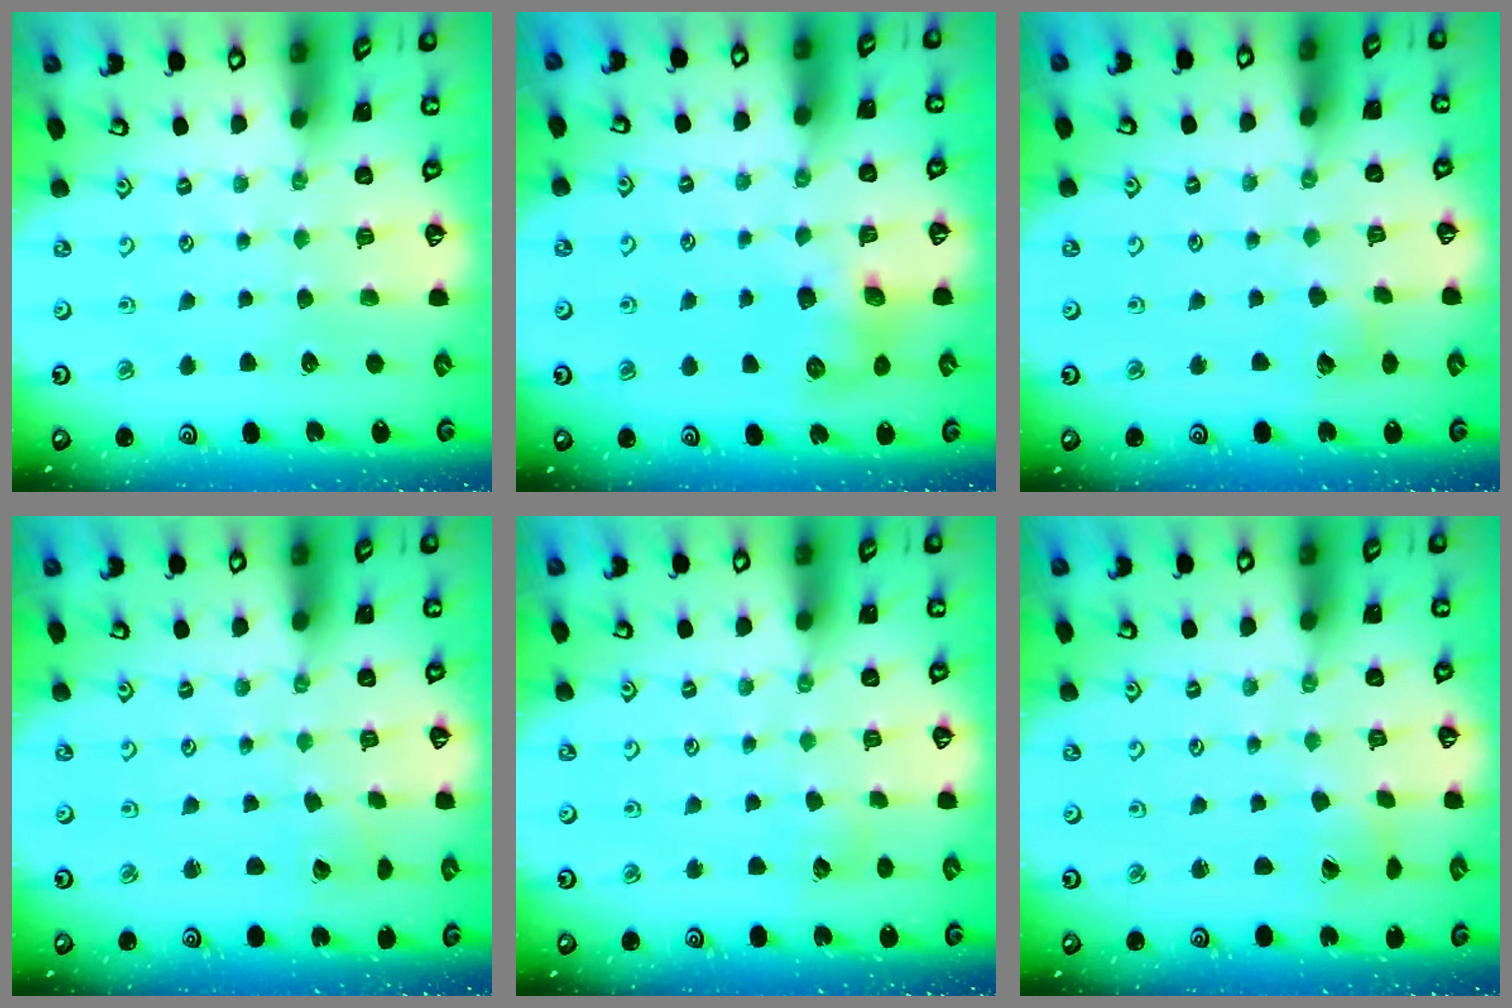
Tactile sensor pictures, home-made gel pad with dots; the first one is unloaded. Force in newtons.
{"total": 9.1, "press": 9.0, "slide": 0.5}
{"total": 2.9, "press": 2.9, "slide": 0.3}
{"total": 2.0, "press": 2.0, "slide": 0.1}
{"total": 3.6, "press": 3.6, "slide": 0.3}
{"total": 1.2, "press": 1.2, "slide": 0.2}